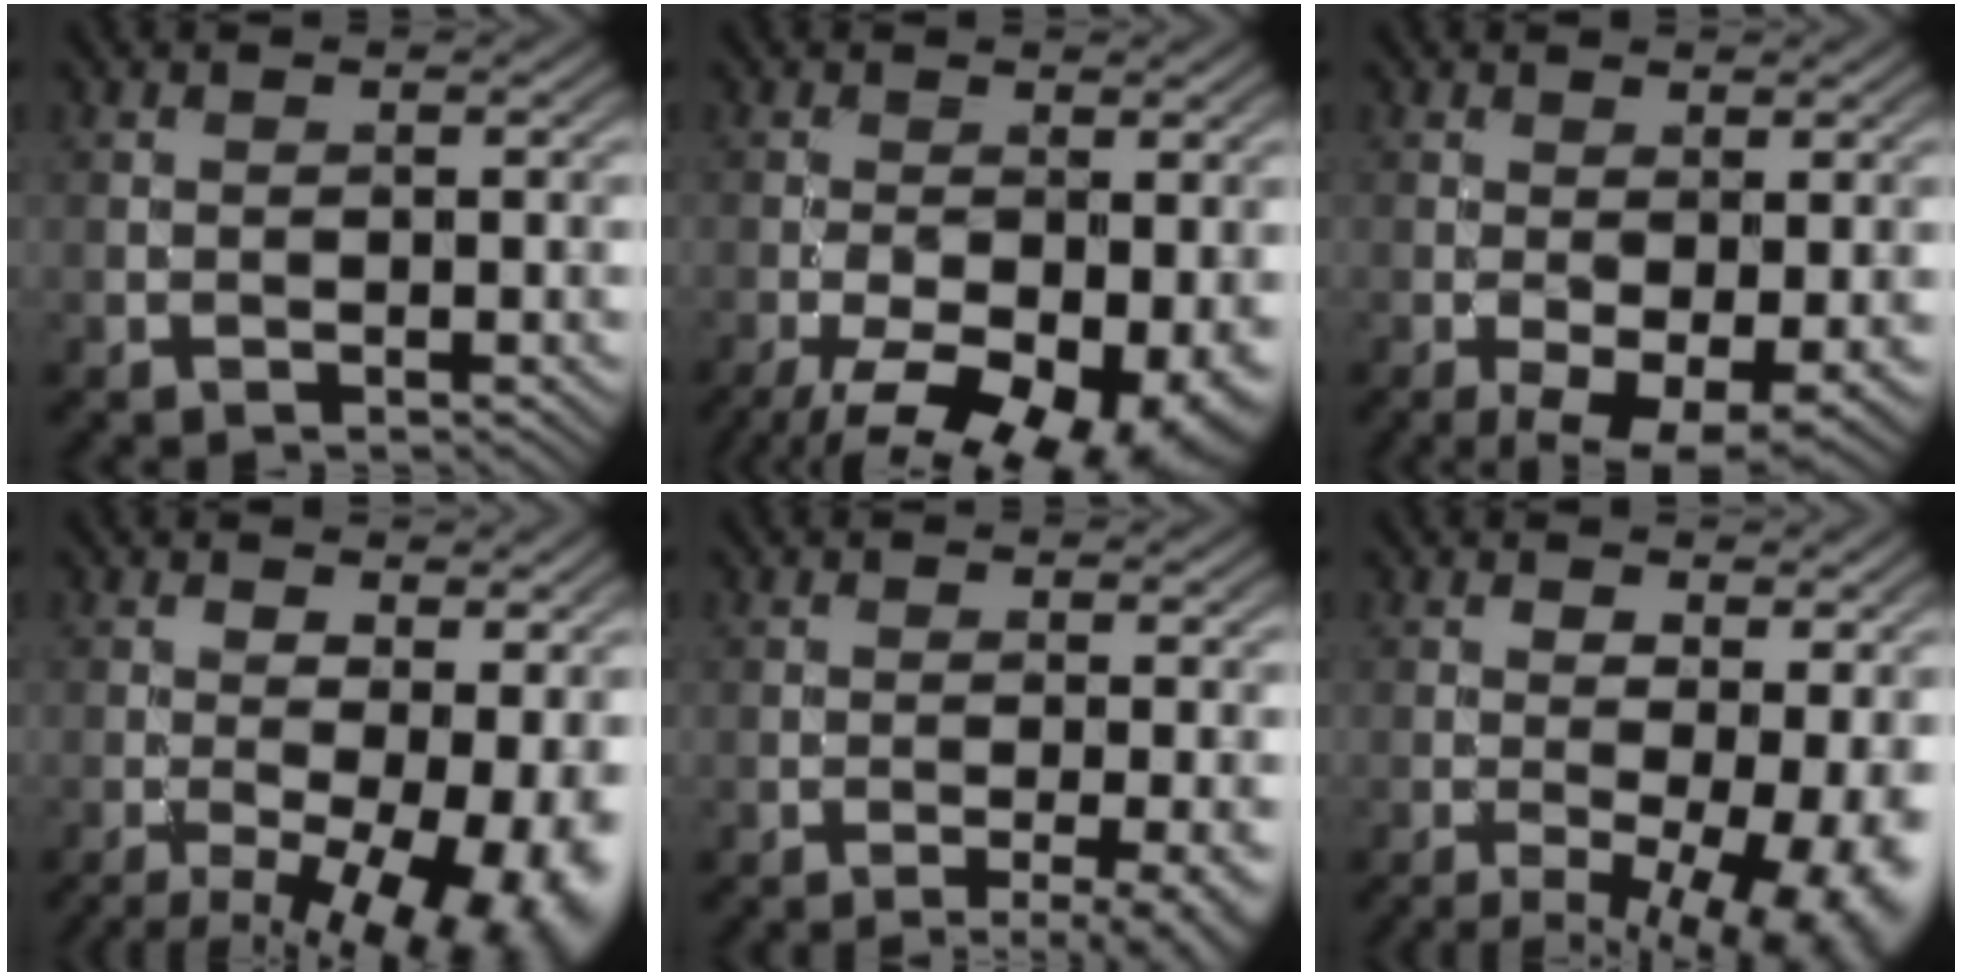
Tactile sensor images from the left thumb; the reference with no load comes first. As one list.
[{"total": 14.3, "force": [-7.3, 6.9, 10.3], "torque": [-0.164, -0.039, -0.093]}, {"total": 6.7, "force": [-2.6, 2.7, 5.6], "torque": [-0.101, -0.018, -0.029]}, {"total": 12.3, "force": [-4.8, 4.7, 10.3], "torque": [-0.157, -0.025, -0.058]}, {"total": 6.6, "force": [-3.9, 1.7, 5.0], "torque": [-0.058, 0.001, -0.043]}, {"total": 10.6, "force": [-3.5, 3.5, 9.3], "torque": [-0.134, -0.018, -0.040]}]